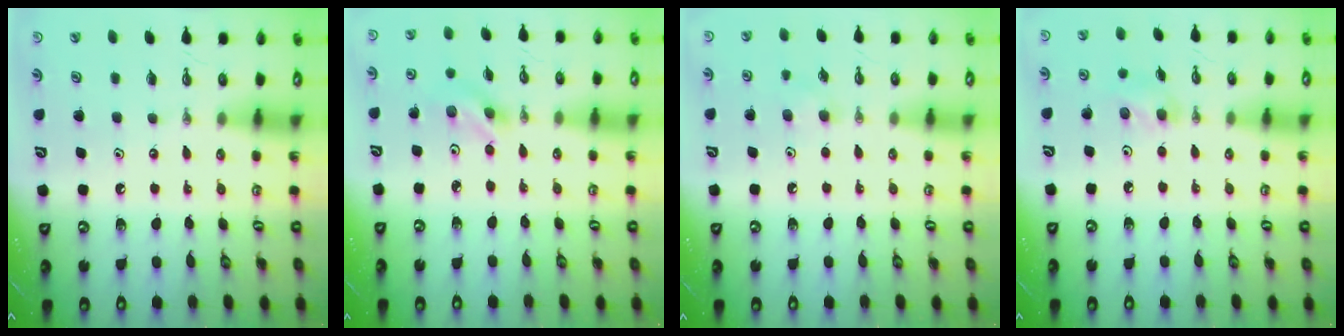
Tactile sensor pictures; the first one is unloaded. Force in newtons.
{"total": 2.7, "press": 2.7, "slide": 0.3}
{"total": 6.4, "press": 6.2, "slide": 1.7}
{"total": 5.4, "press": 5.2, "slide": 1.6}